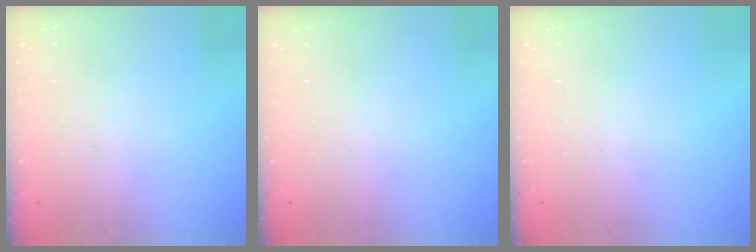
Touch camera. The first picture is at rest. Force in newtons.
{"total": 0.0}
{"total": 0.0}